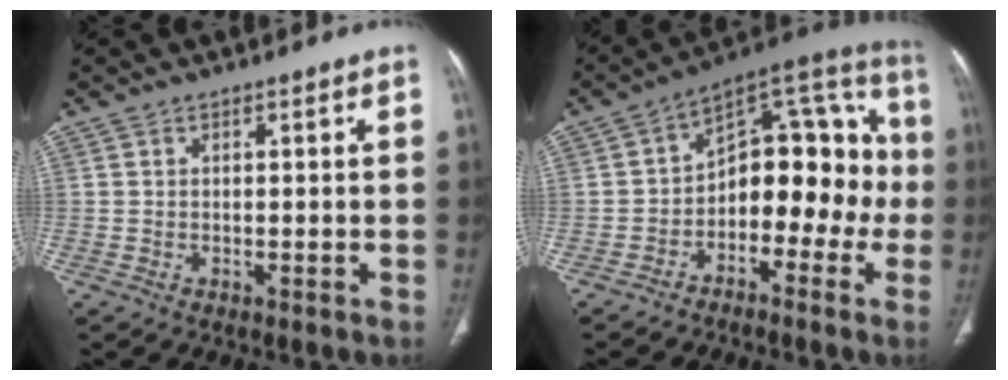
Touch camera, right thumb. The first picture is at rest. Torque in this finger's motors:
{"motor_torque": [0.45, 0.46, -0.10, -0.19, 0.23]}